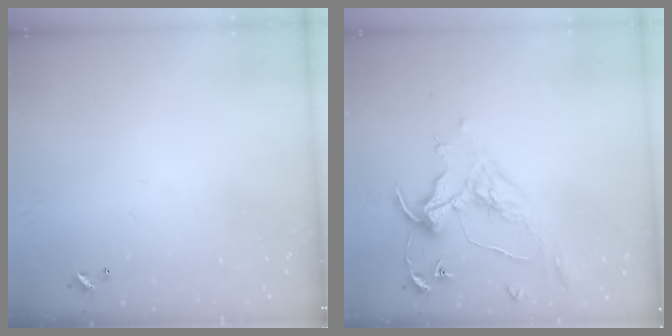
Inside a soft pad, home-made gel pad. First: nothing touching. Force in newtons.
{"total": 0.8, "press": 0.7, "slide": 0.5}